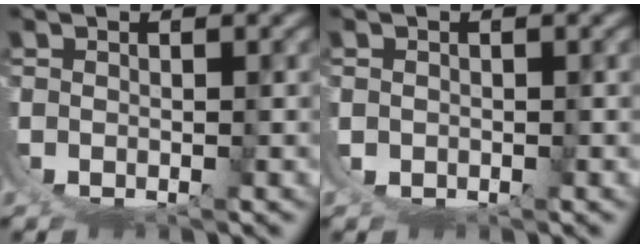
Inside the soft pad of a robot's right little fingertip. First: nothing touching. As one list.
[{"total": 0.9, "force": [0.7, 0.2, -0.5], "torque": [-0.001, 0.002, 0.012]}]